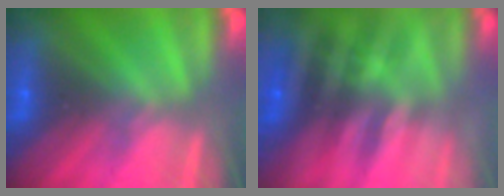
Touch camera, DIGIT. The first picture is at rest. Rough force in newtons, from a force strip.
{"total": 2.4}